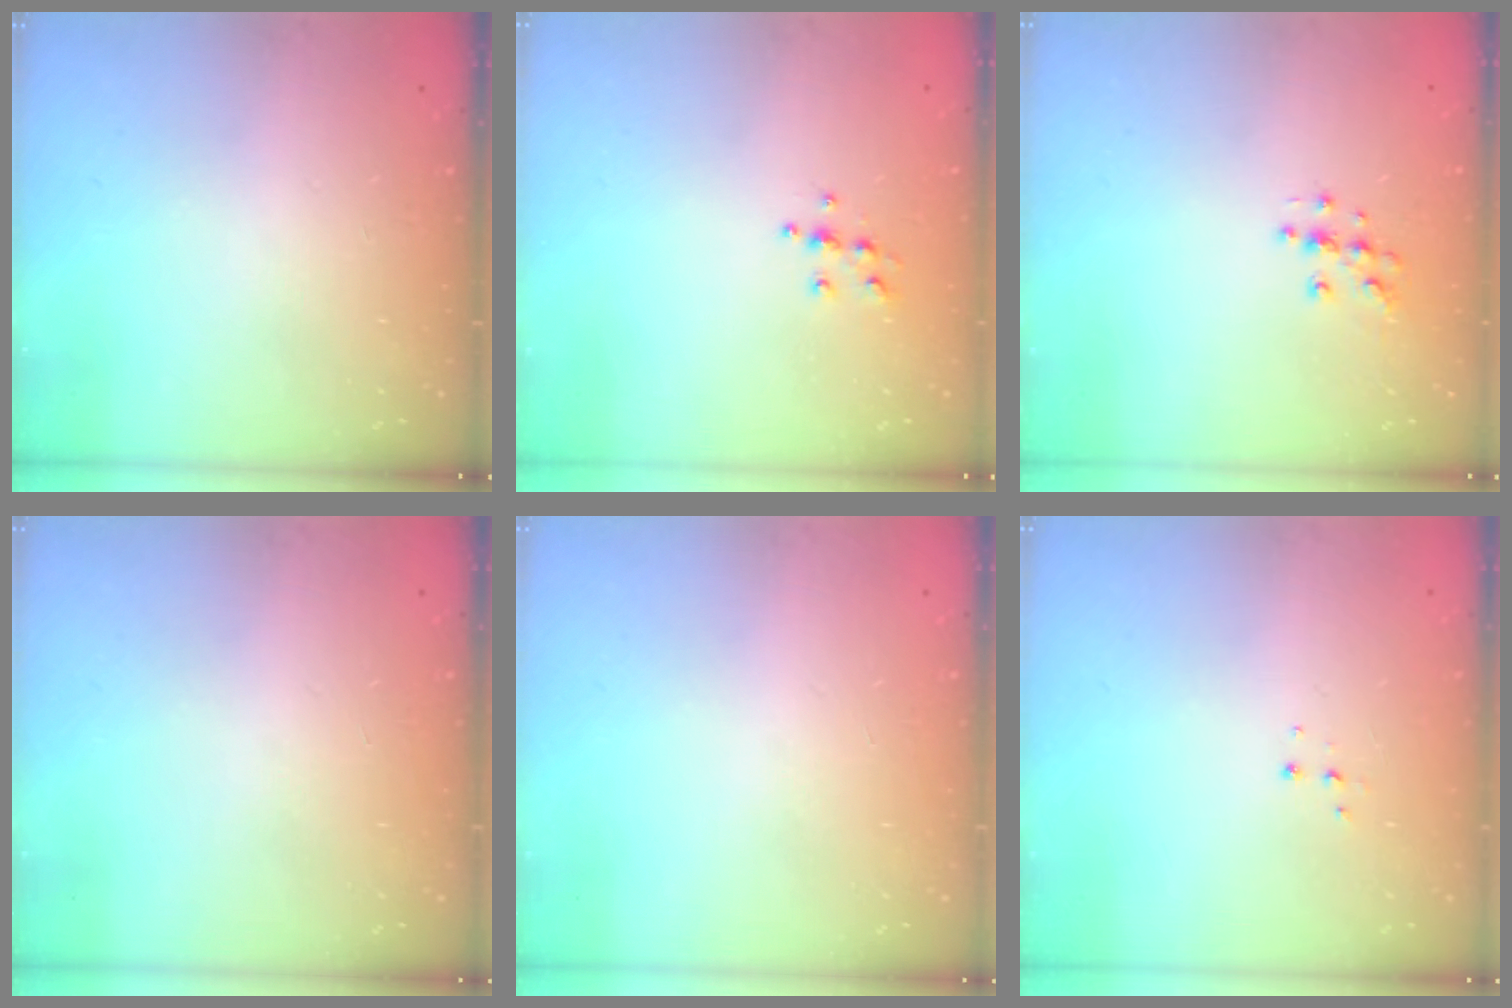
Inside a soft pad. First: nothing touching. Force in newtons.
{"total": 5.6, "press": 5.6, "slide": 0.6}
{"total": 5.0, "press": 4.7, "slide": 1.6}
{"total": 0.0}
{"total": 0.0}
{"total": 3.9, "press": 3.9, "slide": 0.5}